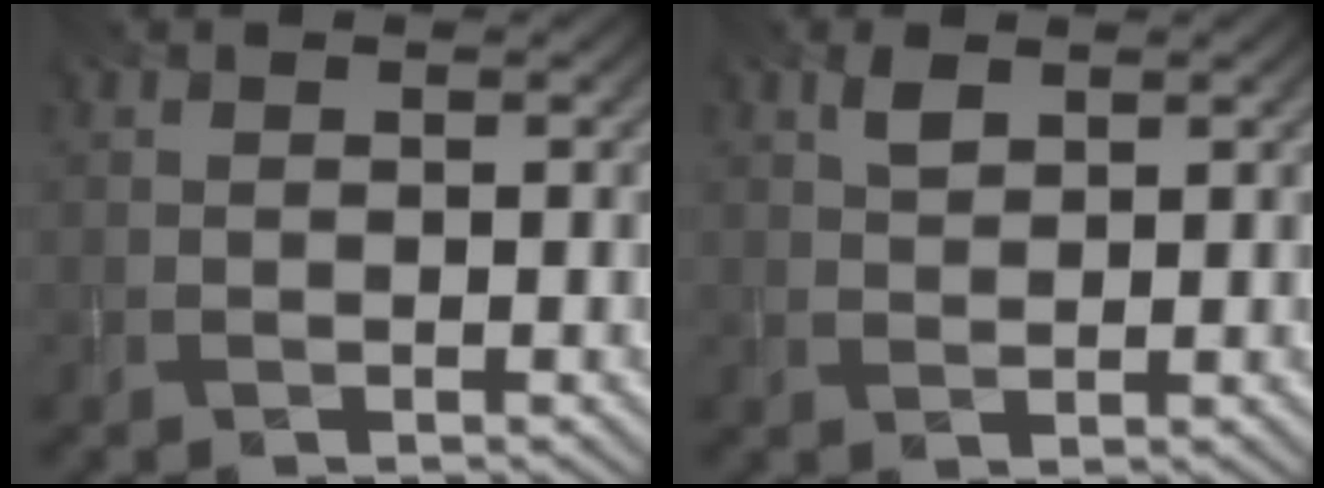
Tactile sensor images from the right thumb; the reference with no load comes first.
{"total": 1.9, "force": [1.2, 0.9, 1.2], "torque": [-0.027, 0.002, 0.024]}